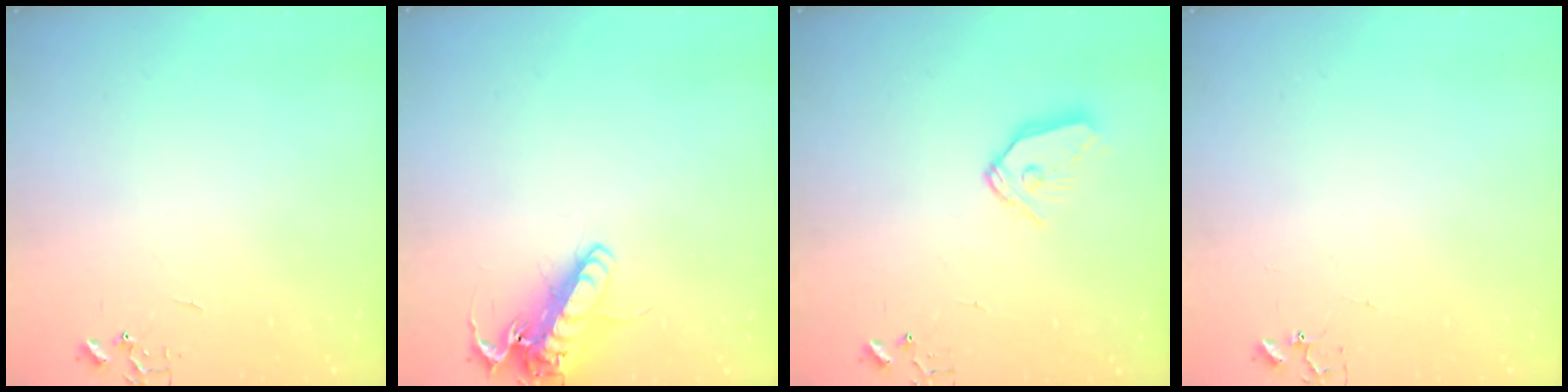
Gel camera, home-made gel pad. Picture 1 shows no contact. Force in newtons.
{"total": 16.2, "press": 16.0, "slide": 2.5}
{"total": 9.9, "press": 9.8, "slide": 1.2}
{"total": 3.2, "press": 3.2, "slide": 0.3}